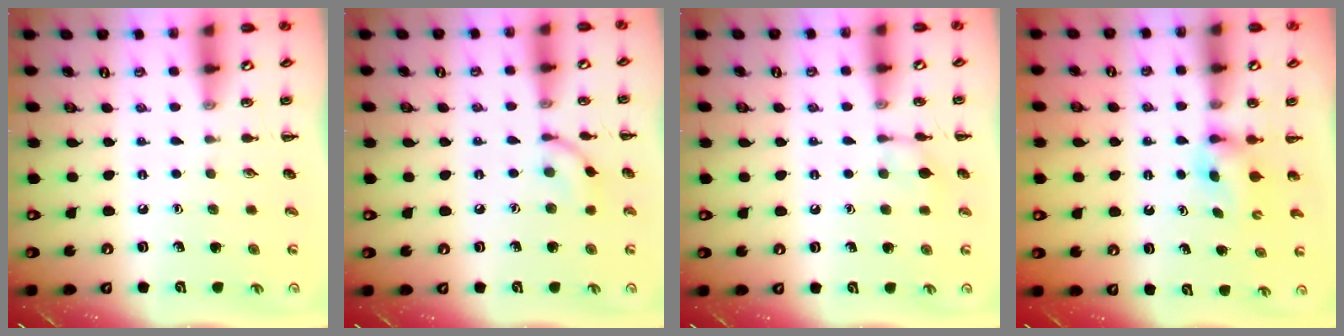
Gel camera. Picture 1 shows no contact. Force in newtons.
{"total": 7.6, "press": 7.6, "slide": 0.4}
{"total": 5.8, "press": 5.8, "slide": 0.3}
{"total": 2.5, "press": 2.2, "slide": 1.2}